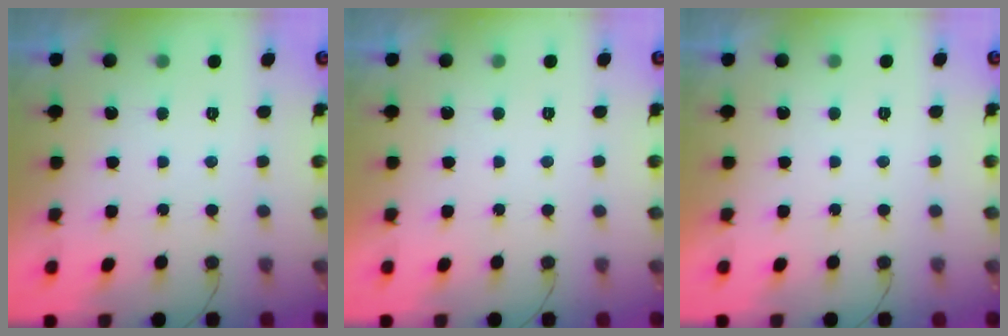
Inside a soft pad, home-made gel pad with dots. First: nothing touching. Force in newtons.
{"total": 1.9, "press": 1.9, "slide": 0.0}
{"total": 1.8, "press": 1.8, "slide": 0.1}